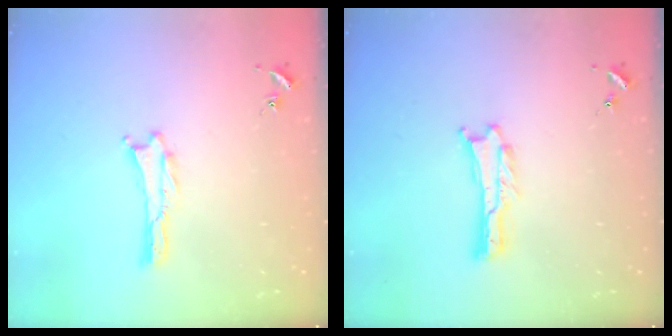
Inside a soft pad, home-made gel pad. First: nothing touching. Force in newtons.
{"total": 0.0}